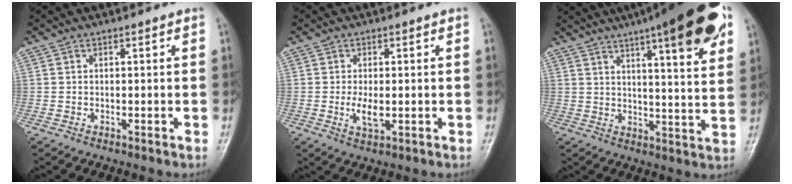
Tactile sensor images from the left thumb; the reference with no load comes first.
{"total": 3.9, "force": [-0.5, 1.8, 3.4], "torque": [-0.065, -0.005, -0.009]}
{"total": 21.6, "force": [12.1, 4.6, 17.3], "torque": [-0.231, -0.020, 0.162]}